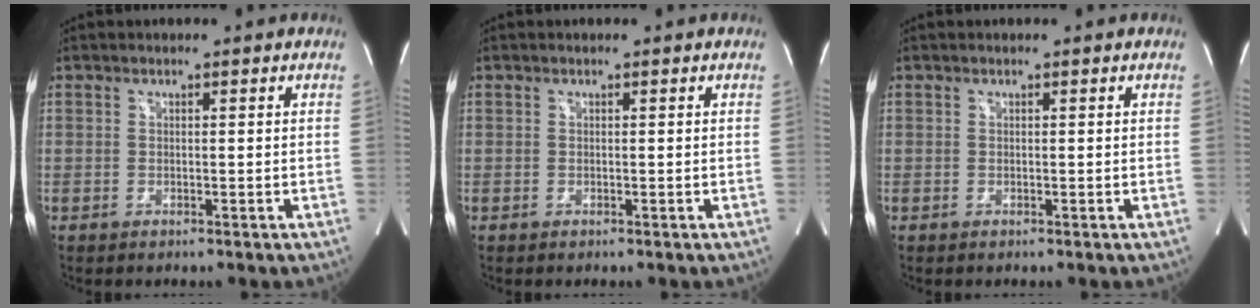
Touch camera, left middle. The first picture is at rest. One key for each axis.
{"total": 0.0}
{"total": 0.0}